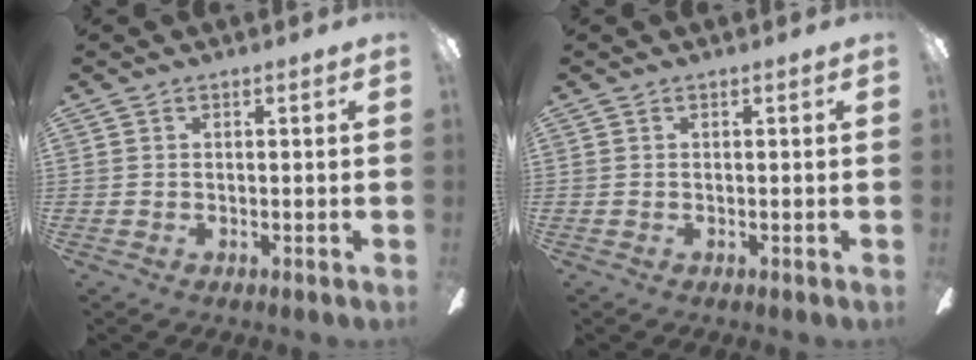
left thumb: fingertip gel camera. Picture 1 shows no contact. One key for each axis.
{"total": 0.0}